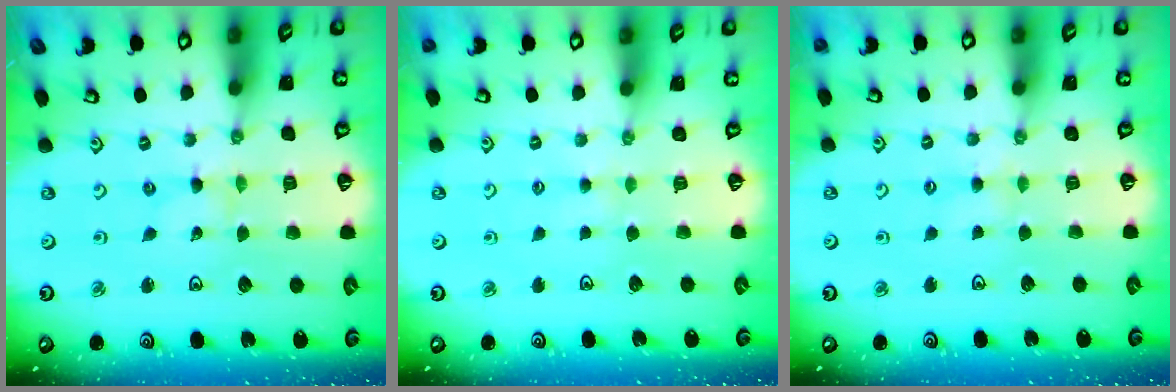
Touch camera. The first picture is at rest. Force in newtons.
{"total": 2.3, "press": 2.3, "slide": 0.3}
{"total": 2.8, "press": 2.8, "slide": 0.5}